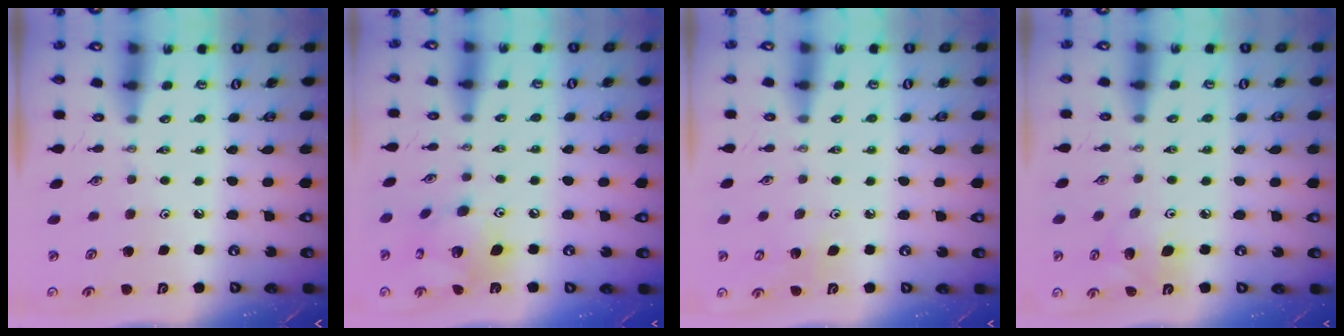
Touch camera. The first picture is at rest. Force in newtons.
{"total": 12.9, "press": 12.8, "slide": 0.9}
{"total": 4.8, "press": 4.7, "slide": 0.9}
{"total": 7.8, "press": 7.7, "slide": 1.3}